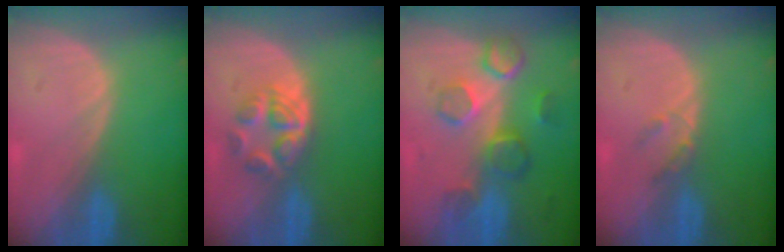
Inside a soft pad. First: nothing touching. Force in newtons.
{"total": 6.2, "press": 5.2, "slide": 3.3}
{"total": 8.4, "press": 7.6, "slide": 3.6}
{"total": 2.0, "press": 1.8, "slide": 0.9}